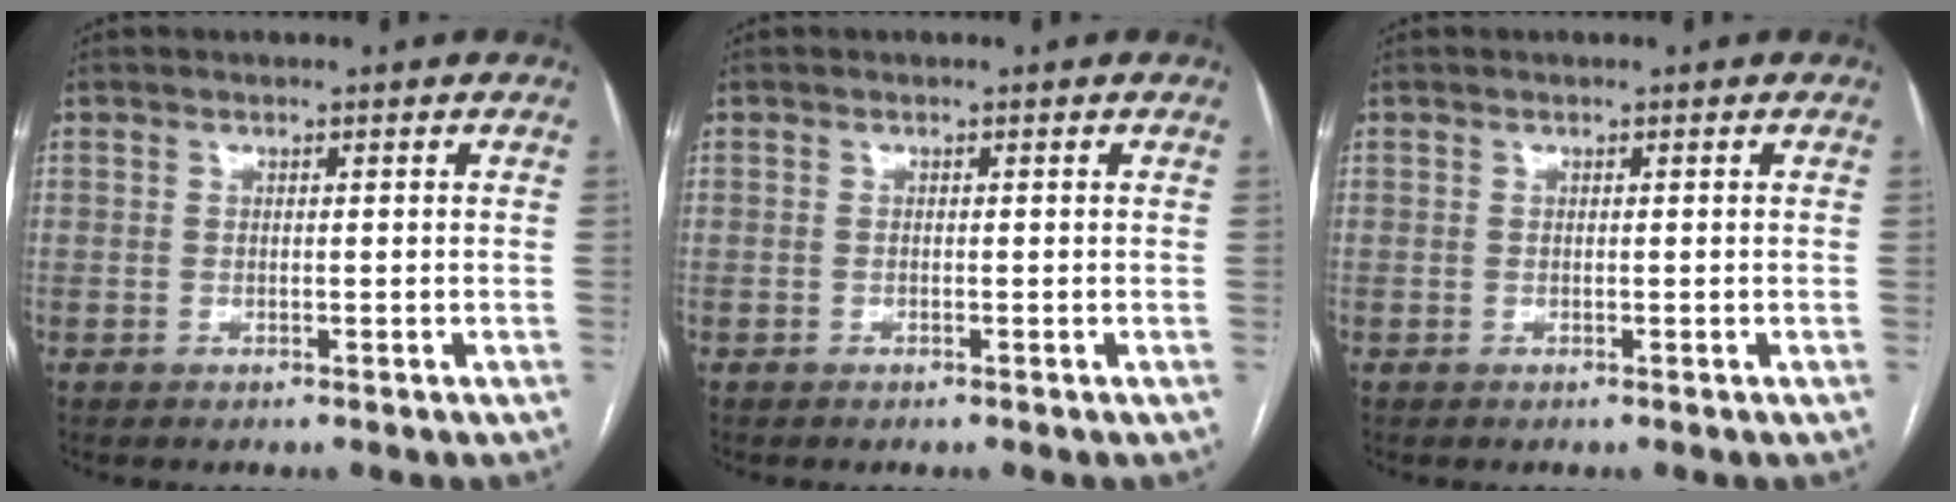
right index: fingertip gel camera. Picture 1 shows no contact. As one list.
[{"total": 0.0}, {"total": 0.0}]